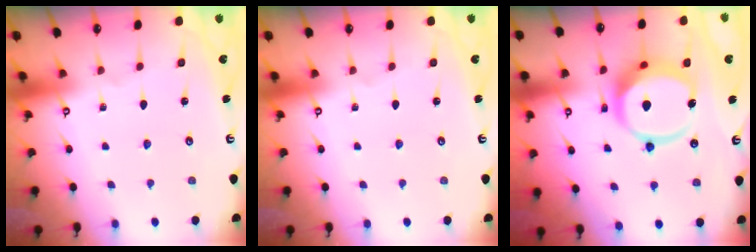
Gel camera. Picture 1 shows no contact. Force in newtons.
{"total": 0.0}
{"total": 12.1, "press": 12.0, "slide": 1.7}